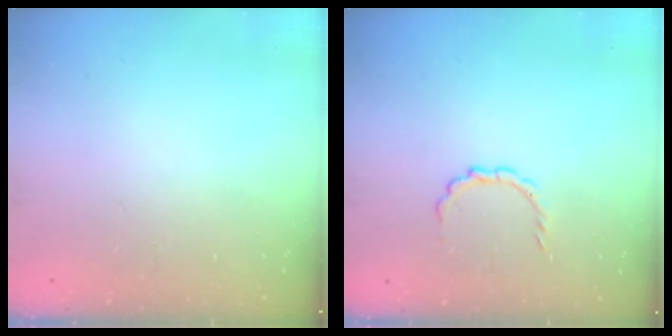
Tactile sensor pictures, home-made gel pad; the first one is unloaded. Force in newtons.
{"total": 3.4, "press": 3.4, "slide": 0.3}